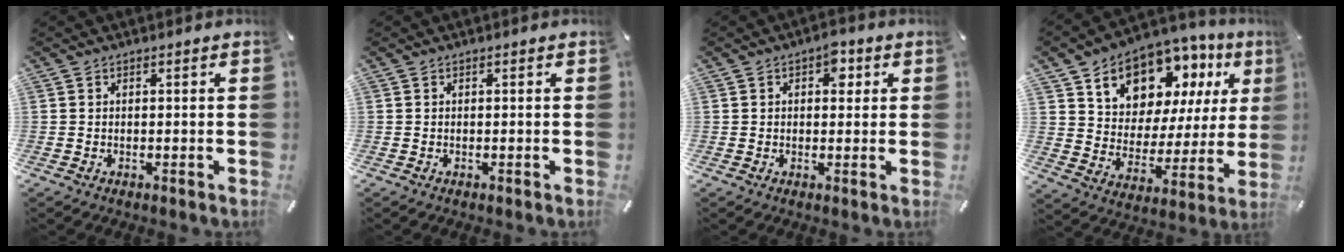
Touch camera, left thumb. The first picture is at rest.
{"total": 0.0}
{"total": 4.0, "force": [1.5, 2.5, 2.8], "torque": [-0.020, -0.007, 0.014]}
{"total": 12.2, "force": [8.6, 7.9, 3.4], "torque": [-0.066, -0.076, 0.156]}